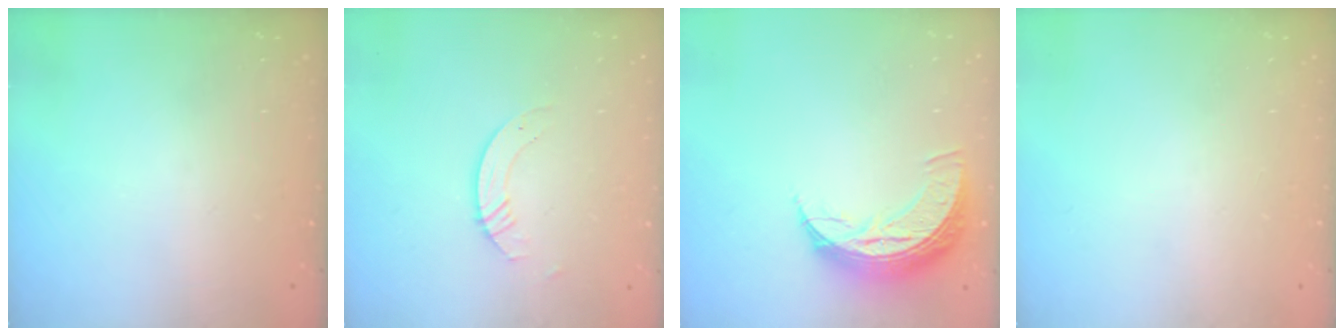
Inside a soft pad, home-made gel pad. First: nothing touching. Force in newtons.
{"total": 3.5, "press": 3.5, "slide": 0.4}
{"total": 10.1, "press": 10.1, "slide": 0.7}
{"total": 0.0}